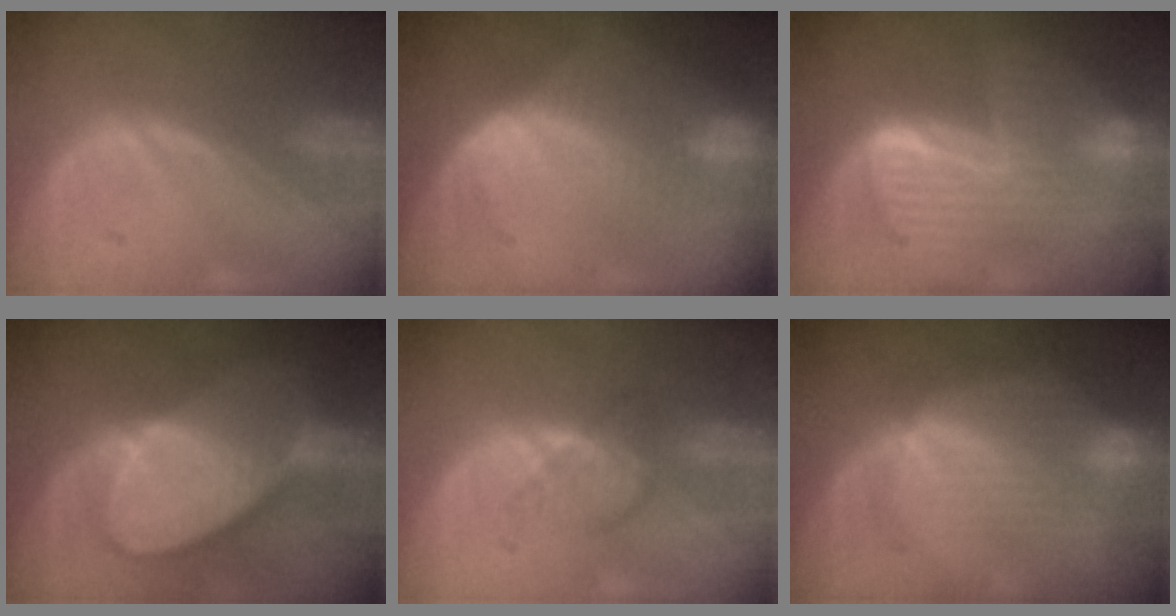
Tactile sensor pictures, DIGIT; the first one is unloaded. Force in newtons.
{"total": 8.2, "press": 7.5, "slide": 3.5}
{"total": 9.4, "press": 9.4, "slide": 0.8}
{"total": 10.0, "press": 8.8, "slide": 4.7}
{"total": 3.8, "press": 3.5, "slide": 1.5}
{"total": 8.9, "press": 8.0, "slide": 3.9}